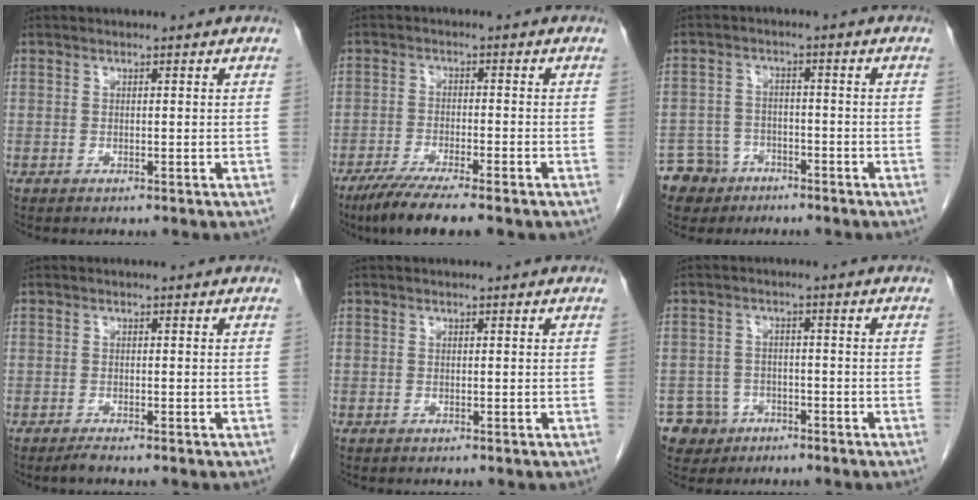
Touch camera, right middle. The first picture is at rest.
{"total": 8.0, "force": [-6.0, 0.3, 5.3], "torque": [-0.087, -0.019, -0.098]}
{"total": 6.0, "force": [-4.1, 4.4, 0.1], "torque": [0.002, 0.004, -0.071]}
{"total": 0.7, "force": [-0.6, -0.3, 0.2], "torque": [-0.009, -0.002, -0.012]}
{"total": 0.0}
{"total": 4.9, "force": [-2.8, 4.0, 0.1], "torque": [0.003, 0.008, -0.045]}